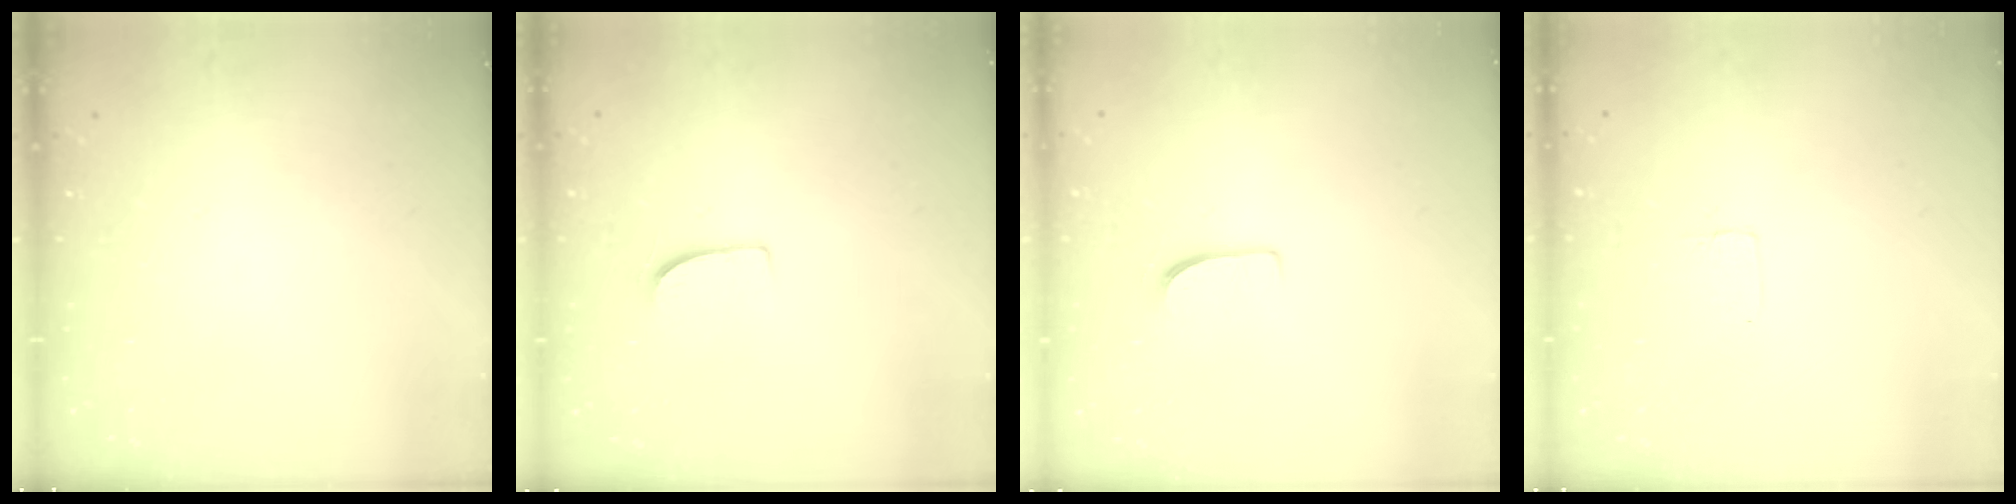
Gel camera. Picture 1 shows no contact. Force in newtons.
{"total": 6.6, "press": 6.5, "slide": 0.4}
{"total": 5.8, "press": 5.7, "slide": 0.5}
{"total": 1.2, "press": 1.2, "slide": 0.0}